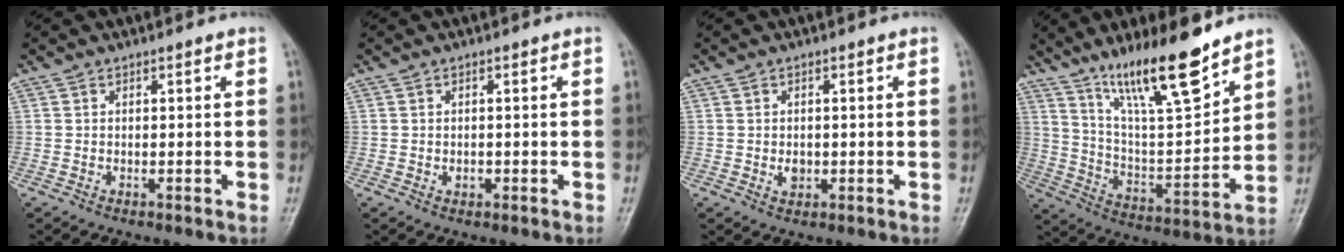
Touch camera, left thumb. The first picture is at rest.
{"total": 1.3, "force": [-0.3, 1.0, 0.7], "torque": [-0.005, 0.002, -0.003]}
{"total": 2.1, "force": [-0.2, 1.7, 1.3], "torque": [-0.013, 0.000, -0.001]}
{"total": 17.0, "force": [12.2, 3.2, 11.4], "torque": [-0.176, -0.074, 0.225]}